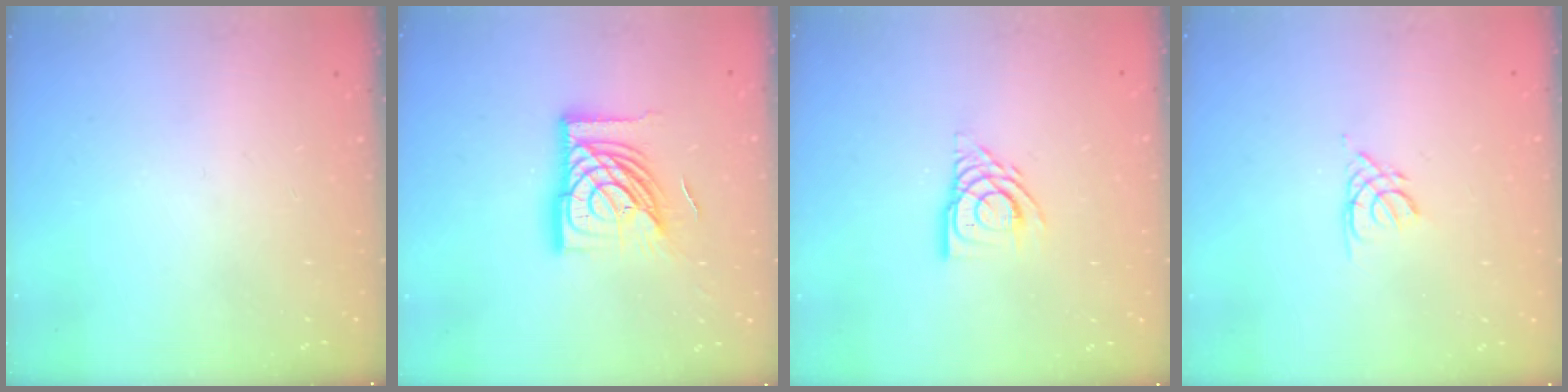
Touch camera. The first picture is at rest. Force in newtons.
{"total": 19.6, "press": 19.5, "slide": 2.2}
{"total": 10.5, "press": 10.4, "slide": 1.3}
{"total": 2.1, "press": 2.0, "slide": 0.4}